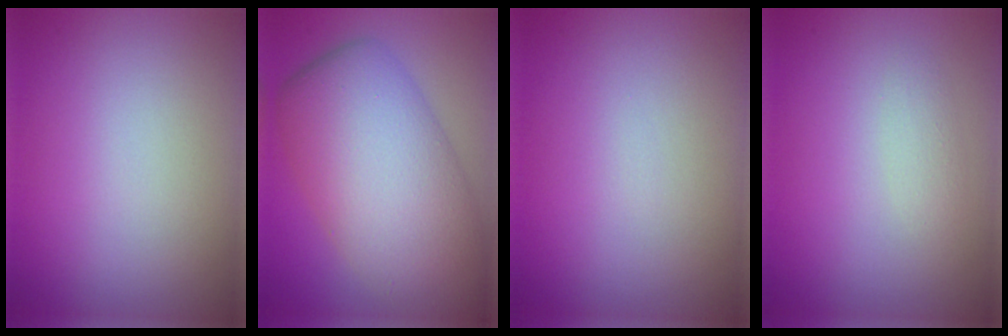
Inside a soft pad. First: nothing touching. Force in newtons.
{"total": 11.1, "press": 11.1, "slide": 0.5}
{"total": 0.0}
{"total": 1.1, "press": 1.1, "slide": 0.1}